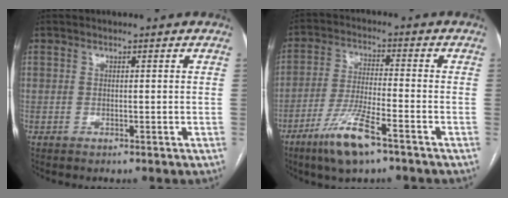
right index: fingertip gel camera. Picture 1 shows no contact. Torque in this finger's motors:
{"motor_torque": [1.03, -0.72, 0.21, 0.12]}